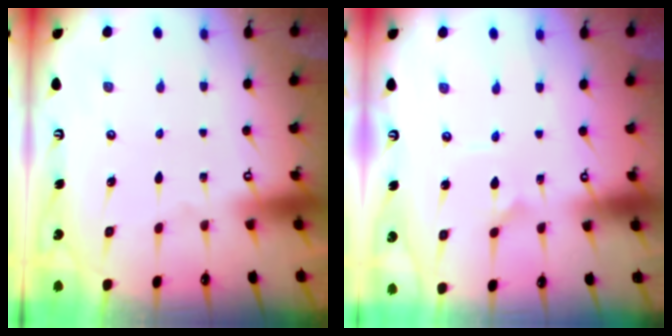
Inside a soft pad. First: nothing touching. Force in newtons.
{"total": 2.5, "press": 2.4, "slide": 0.4}